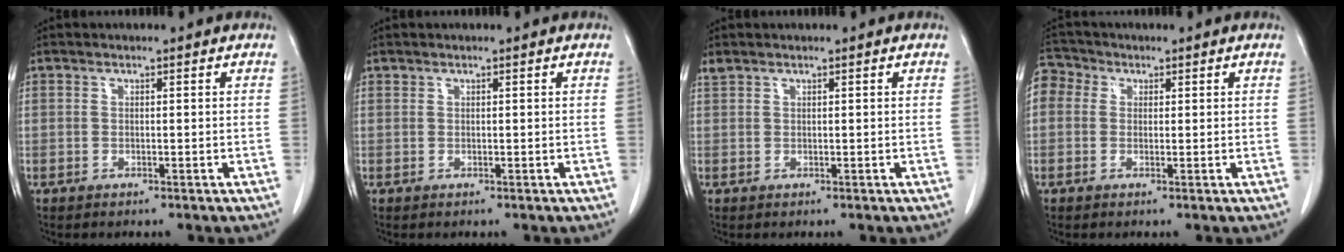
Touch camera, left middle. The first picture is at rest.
{"total": 0.0}
{"total": 0.7, "force": [0.7, 0.1, 0.1], "torque": [-0.010, 0.007, 0.019]}
{"total": 6.5, "force": [2.1, 5.6, 2.7], "torque": [-0.069, 0.032, 0.036]}